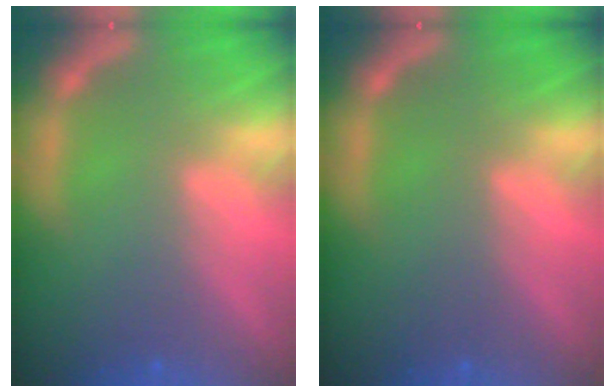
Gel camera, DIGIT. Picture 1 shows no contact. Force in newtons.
{"total": 0.0}